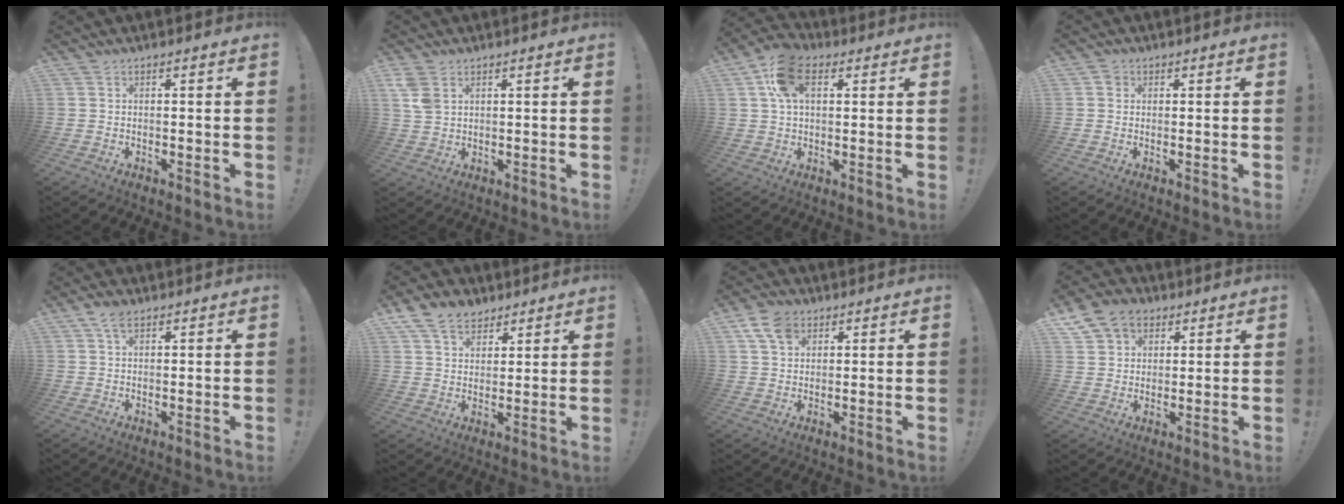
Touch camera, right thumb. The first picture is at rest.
{"total": 5.2, "force": [2.5, 3.3, 3.1], "torque": [-0.061, -0.009, 0.049]}
{"total": 12.0, "force": [4.2, 7.3, 8.5], "torque": [-0.144, 0.006, 0.081]}
{"total": 1.6, "force": [0.5, 1.5, 0.4], "torque": [0.002, 0.001, 0.006]}
{"total": 3.8, "force": [2.3, 1.7, 2.6], "torque": [-0.046, -0.003, 0.040]}
{"total": 10.1, "force": [6.5, 6.9, 3.3], "torque": [-0.060, -0.033, 0.130]}
{"total": 7.9, "force": [4.0, 5.5, 4.0], "torque": [-0.064, -0.004, 0.078]}
{"total": 10.2, "force": [5.4, 7.8, 3.6], "torque": [-0.060, -0.020, 0.108]}